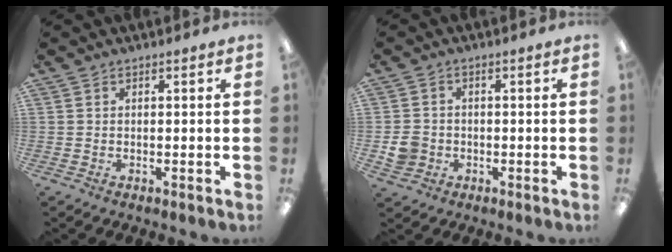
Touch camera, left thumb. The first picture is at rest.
{"total": 4.2, "force": [-1.2, 3.9, 1.3], "torque": [-0.014, 0.005, -0.020]}